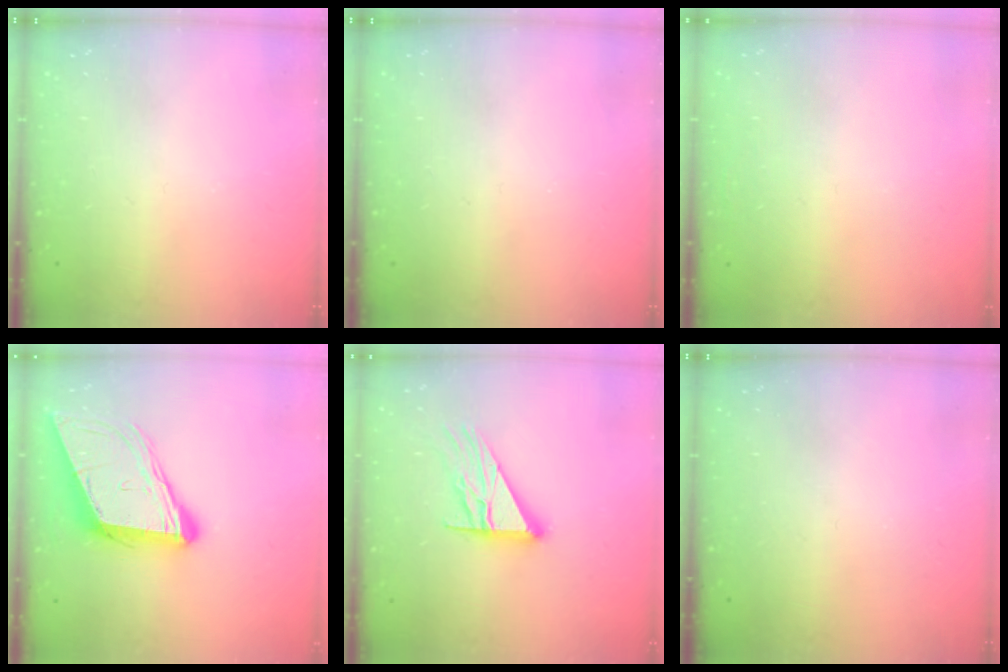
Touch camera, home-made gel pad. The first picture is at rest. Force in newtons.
{"total": 0.0}
{"total": 1.8, "press": 1.7, "slide": 0.4}
{"total": 12.8, "press": 12.3, "slide": 3.6}
{"total": 13.6, "press": 13.5, "slide": 1.3}
{"total": 0.0}